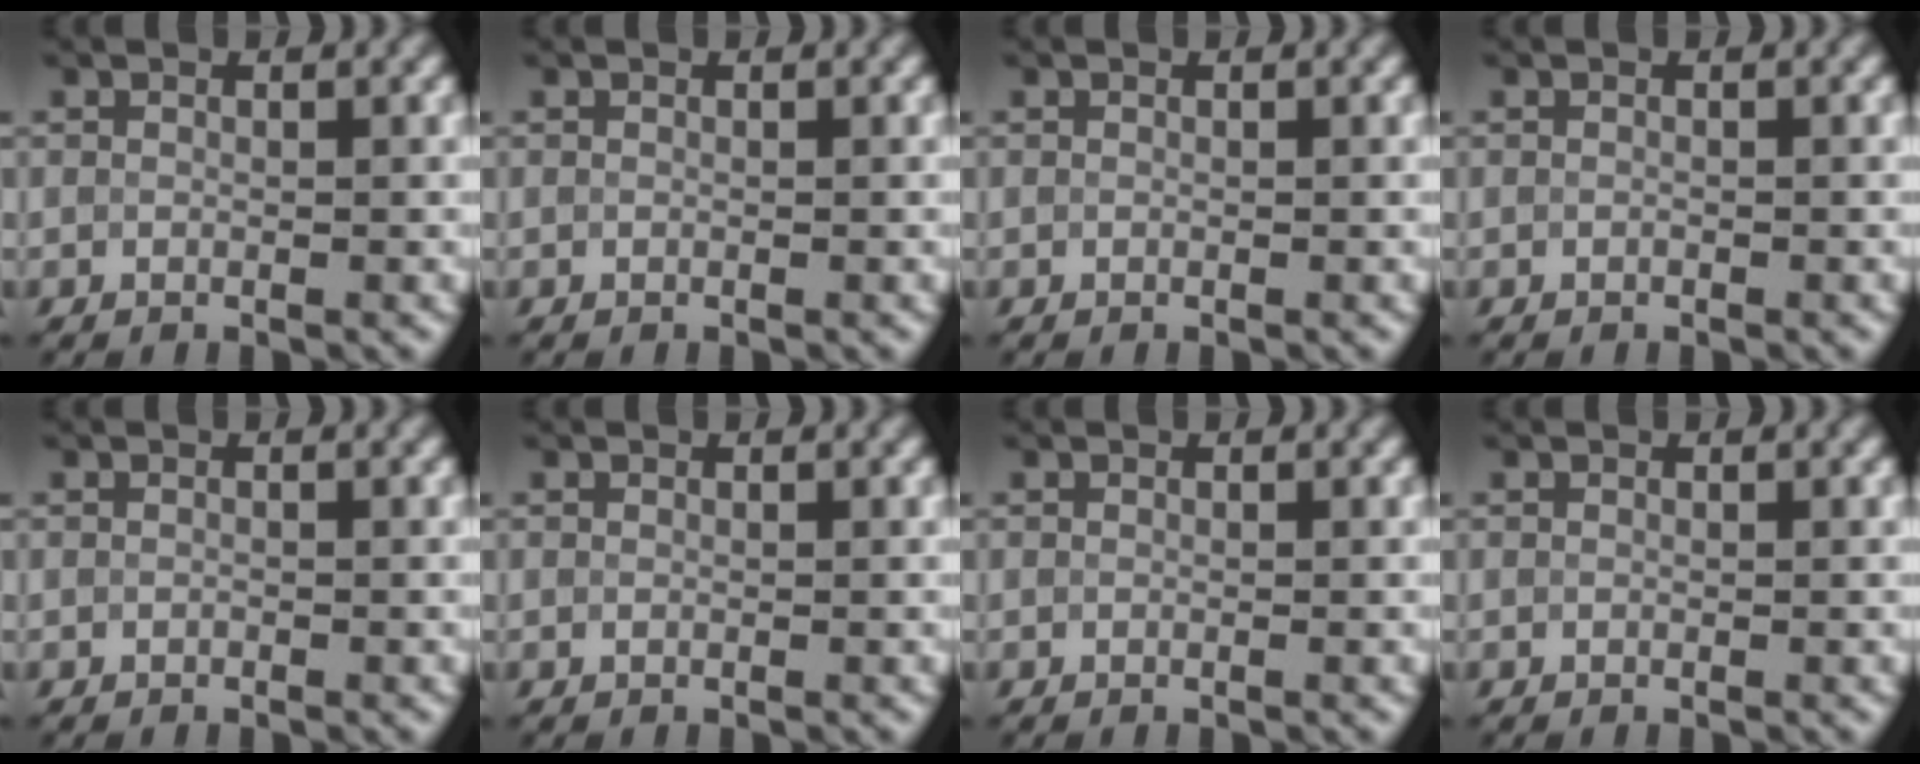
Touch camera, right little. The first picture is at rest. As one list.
[{"total": 0.0}, {"total": 0.0}, {"total": 0.5, "force": [-0.5, -0.1, -0.1], "torque": [0.002, -0.004, -0.006]}, {"total": 0.8, "force": [-0.7, -0.3, -0.3], "torque": [0.000, -0.004, -0.006]}, {"total": 0.0}, {"total": 0.0}, {"total": 0.0}]